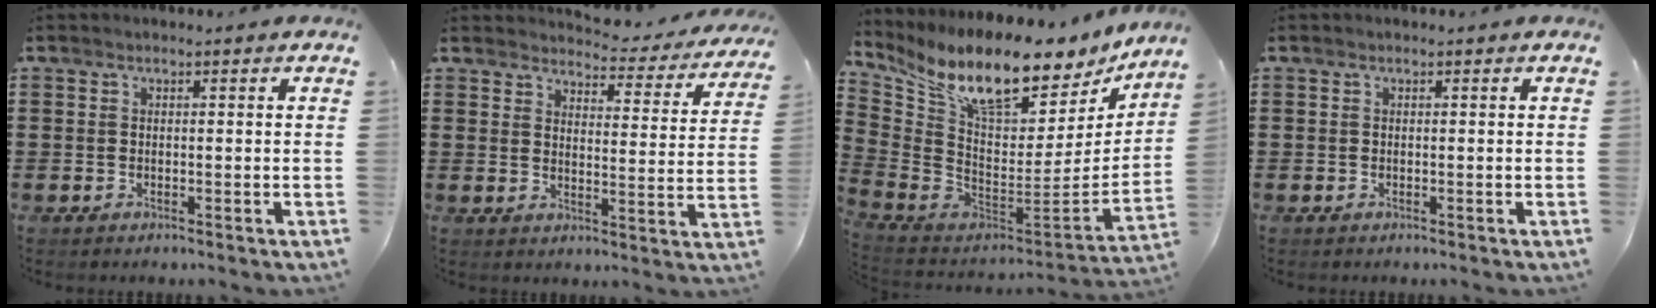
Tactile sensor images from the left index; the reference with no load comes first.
{"total": 3.6, "force": [3.5, 0.5, 0.8], "torque": [-0.029, -0.027, 0.055]}
{"total": 13.1, "force": [10.0, 3.2, 7.9], "torque": [-0.159, -0.084, 0.168]}
{"total": 0.0}